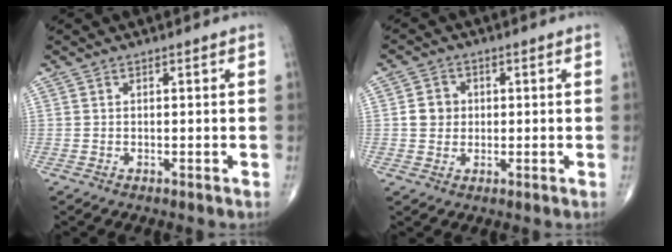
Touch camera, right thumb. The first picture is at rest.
{"total": 4.3, "force": [0.3, 3.9, 1.7], "torque": [-0.011, 0.005, 0.001]}